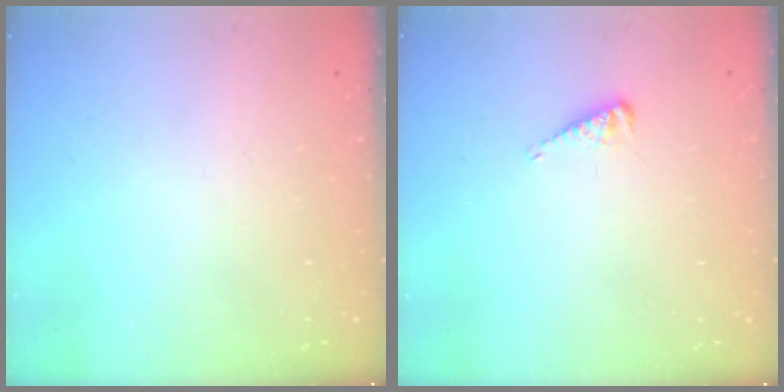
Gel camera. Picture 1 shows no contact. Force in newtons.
{"total": 4.0, "press": 3.9, "slide": 0.4}